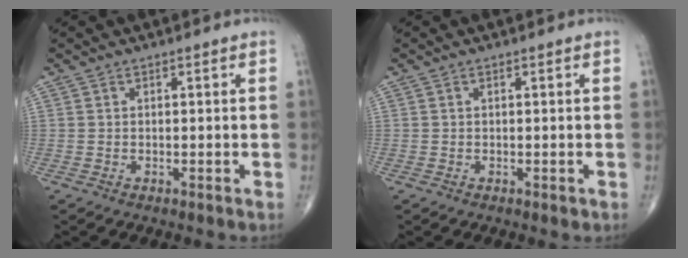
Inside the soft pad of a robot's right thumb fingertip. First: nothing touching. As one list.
[{"total": 0.7, "force": [-0.1, 0.4, 0.6], "torque": [-0.008, -0.001, 0.001]}]